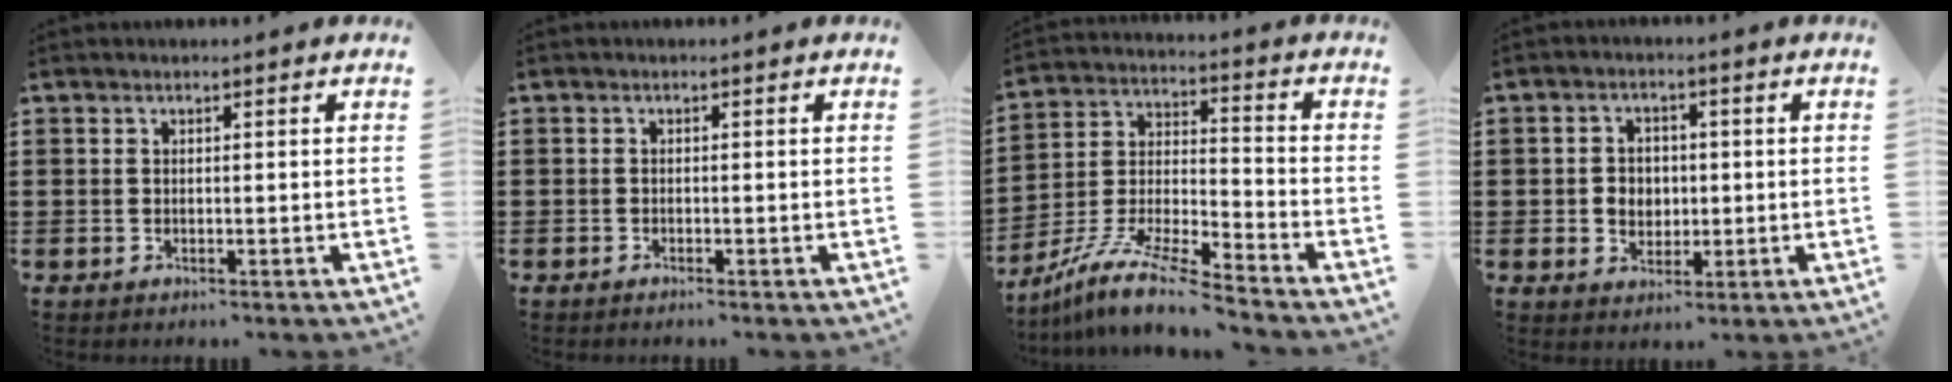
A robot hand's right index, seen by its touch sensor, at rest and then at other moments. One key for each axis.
{"total": 0.6, "fx": -0.5, "fy": -0.1, "fz": 0.1, "tx": -0.003, "ty": -0.002, "tz": -0.011}
{"total": 10.8, "fx": -9.7, "fy": 0.8, "fz": 4.7, "tx": -0.092, "ty": 0.017, "tz": -0.193}
{"total": 3.6, "fx": -0.2, "fy": 3.2, "fz": 1.7, "tx": -0.035, "ty": 0.005, "tz": -0.010}